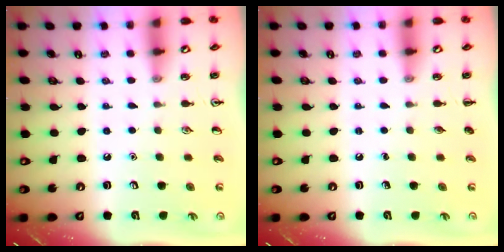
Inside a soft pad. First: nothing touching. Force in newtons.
{"total": 0.0}